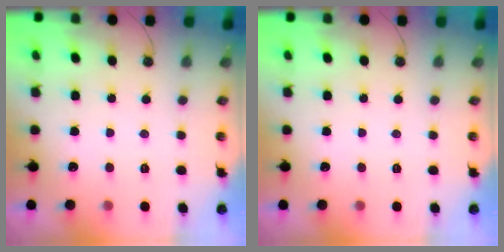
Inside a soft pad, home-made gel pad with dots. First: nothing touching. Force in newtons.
{"total": 0.0}